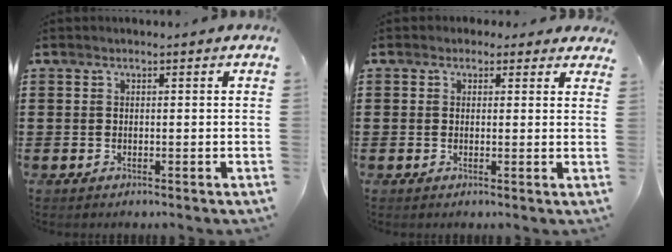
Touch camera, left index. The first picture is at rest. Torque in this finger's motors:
{"motor_torque": [2.14, 0.00, 0.04, -0.13]}